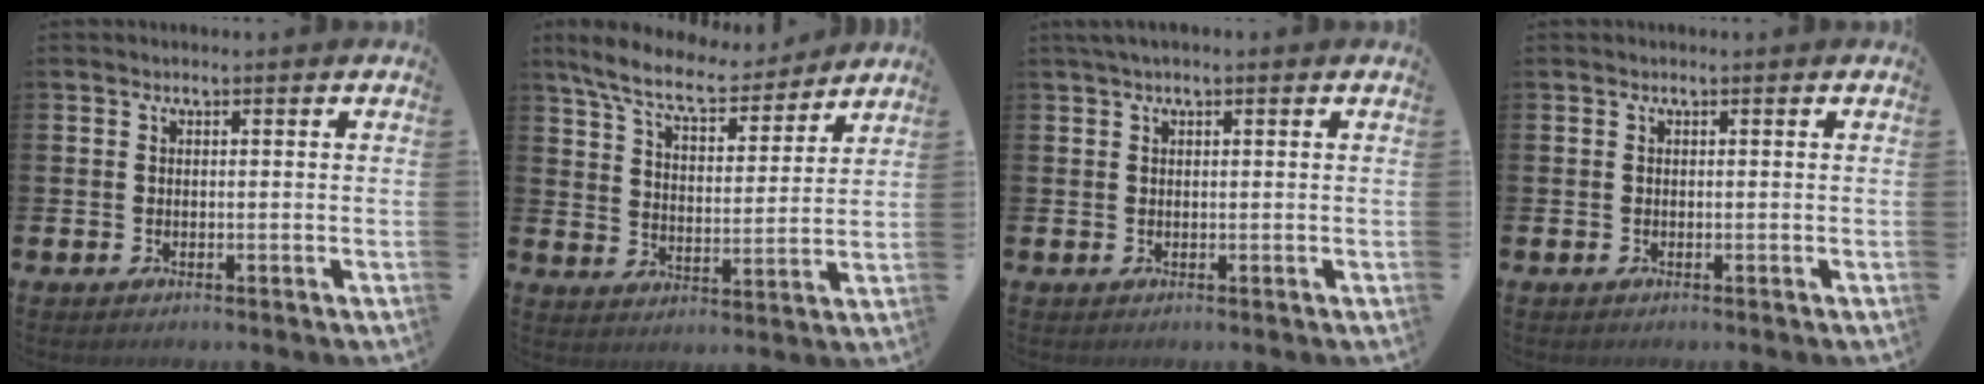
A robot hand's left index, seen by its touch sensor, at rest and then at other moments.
{"total": 8.8, "force": [7.9, 1.8, 3.3], "torque": [-0.102, -0.041, 0.142]}
{"total": 1.1, "force": [0.7, 0.2, 0.8], "torque": [-0.021, 0.005, 0.013]}
{"total": 0.0}